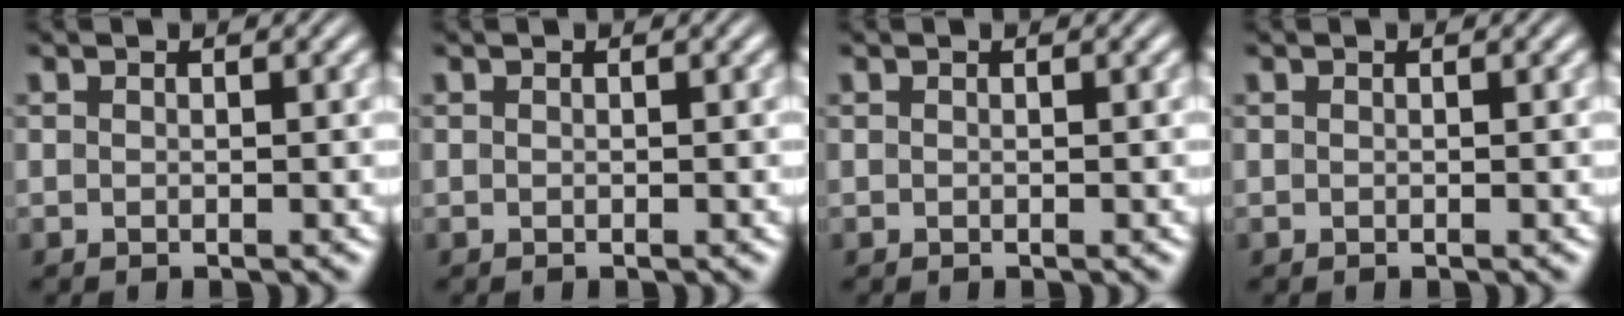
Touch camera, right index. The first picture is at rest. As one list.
[{"total": 0.0}, {"total": 0.0}, {"total": 0.0}]